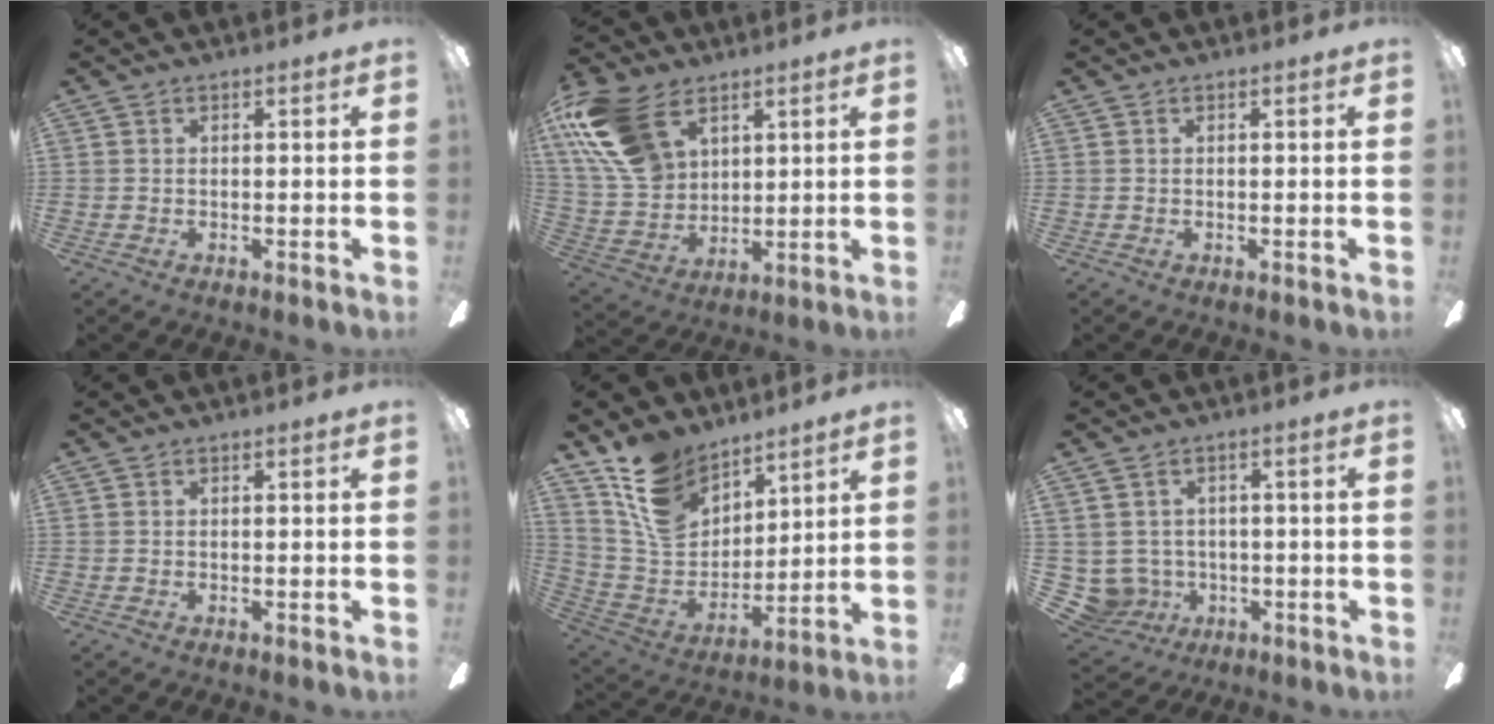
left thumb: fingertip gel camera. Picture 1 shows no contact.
{"total": 18.5, "force": [9.1, 11.7, 11.0], "torque": [-0.258, -0.020, 0.173]}
{"total": 0.0}
{"total": 0.0}
{"total": 14.8, "force": [10.7, 8.8, 5.2], "torque": [-0.126, -0.055, 0.214]}
{"total": 6.1, "force": [0.3, 6.0, 1.3], "torque": [-0.069, -0.003, 0.010]}